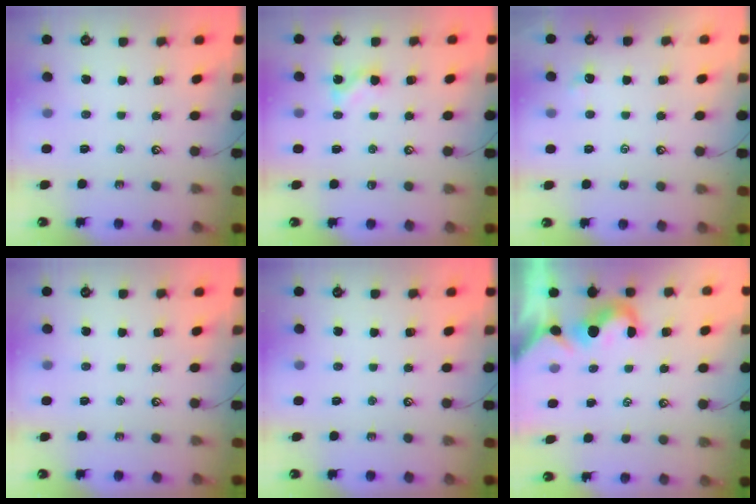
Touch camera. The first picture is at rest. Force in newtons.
{"total": 3.6, "press": 3.6, "slide": 0.3}
{"total": 0.5, "press": 0.4, "slide": 0.3}
{"total": 0.0}
{"total": 0.0}
{"total": 0.0}